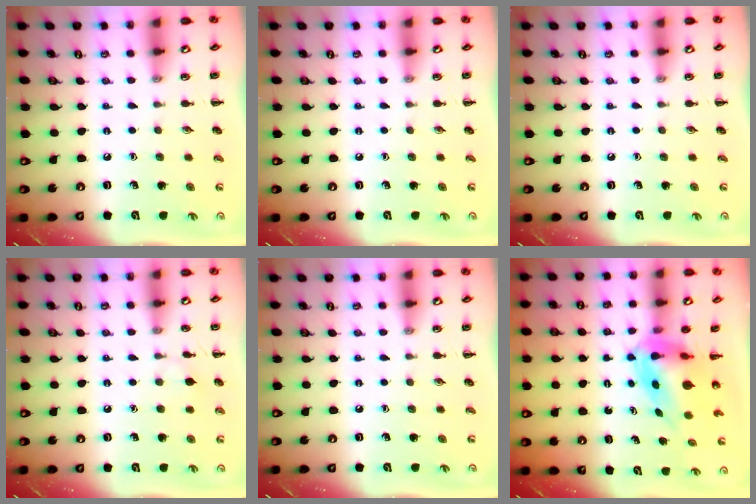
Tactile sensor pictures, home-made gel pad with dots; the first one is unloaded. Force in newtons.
{"total": 0.0}
{"total": 0.0}
{"total": 5.2, "press": 4.9, "slide": 1.7}
{"total": 0.0}
{"total": 6.4, "press": 6.1, "slide": 1.9}